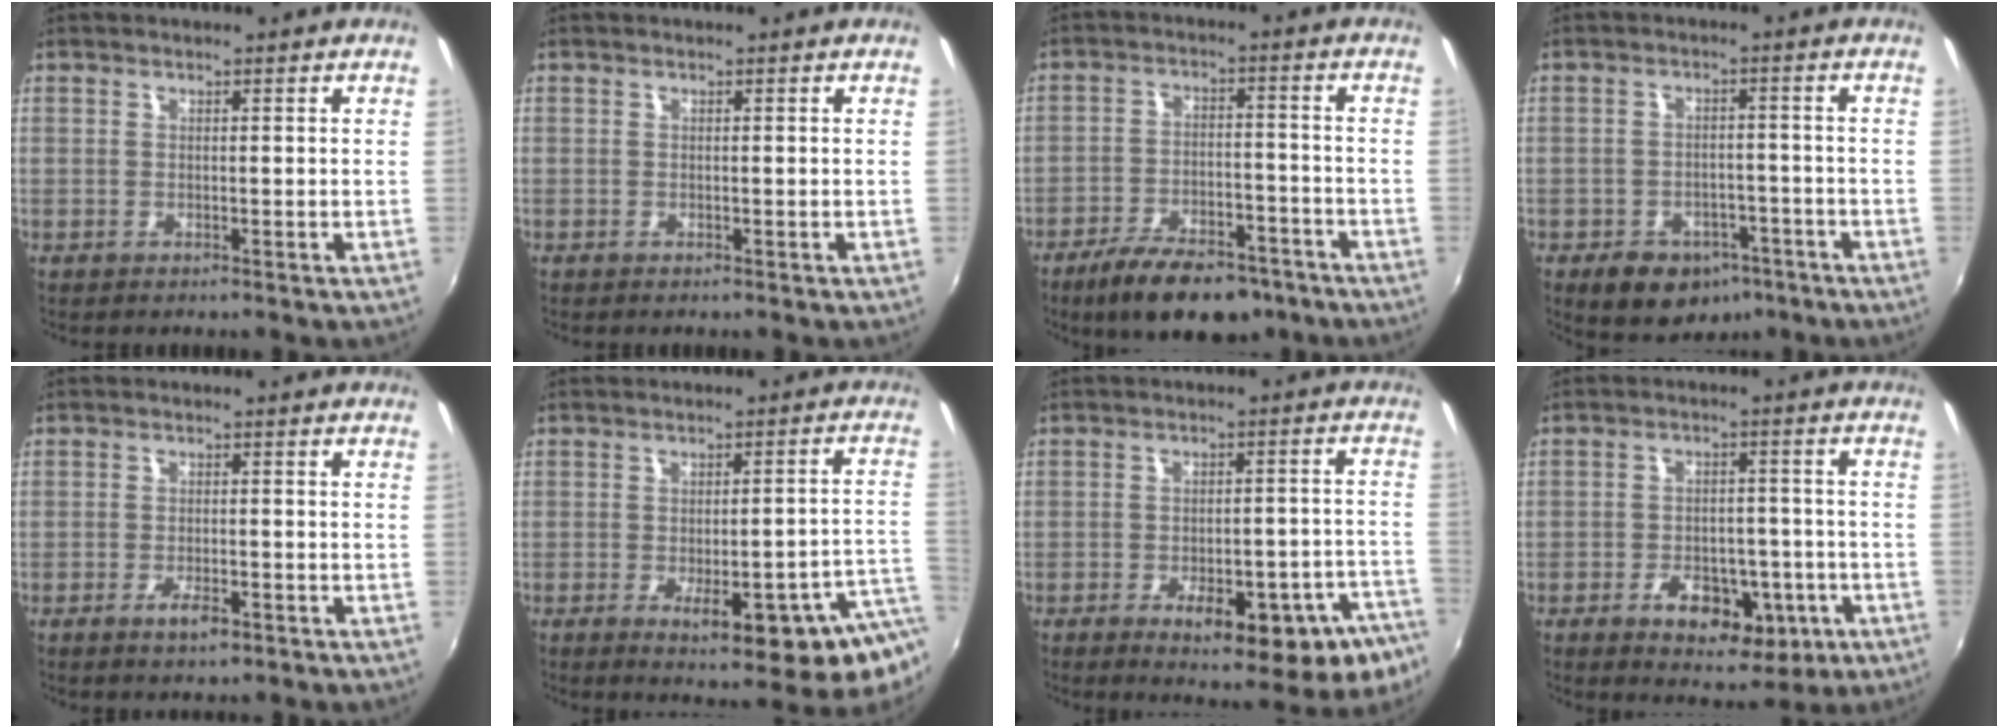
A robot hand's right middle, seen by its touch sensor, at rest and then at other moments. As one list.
[{"total": 0.0}, {"total": 14.8, "force": [-10.8, 5.9, 8.2], "torque": [-0.161, -0.011, -0.163]}, {"total": 10.3, "force": [-6.4, 6.7, 4.5], "torque": [-0.095, 0.013, -0.074]}, {"total": 3.4, "force": [-2.0, 1.0, 2.6], "torque": [-0.056, -0.005, -0.036]}, {"total": 13.8, "force": [-5.1, 2.4, 12.6], "torque": [-0.153, -0.020, -0.056]}, {"total": 15.9, "force": [-9.5, 5.4, 11.5], "torque": [-0.151, -0.009, -0.114]}, {"total": 11.9, "force": [-5.6, 6.8, 8.0], "torque": [-0.149, 0.001, -0.066]}]